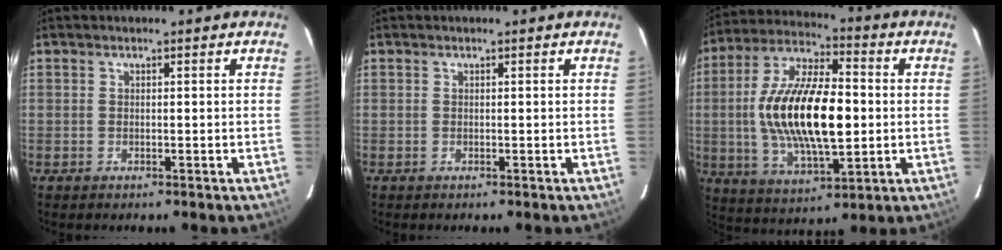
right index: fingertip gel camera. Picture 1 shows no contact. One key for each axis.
{"total": 0.0}
{"total": 20.6, "fx": -0.6, "fy": 8.5, "fz": 18.7, "tx": -0.363, "ty": 0.005, "tz": -0.008}